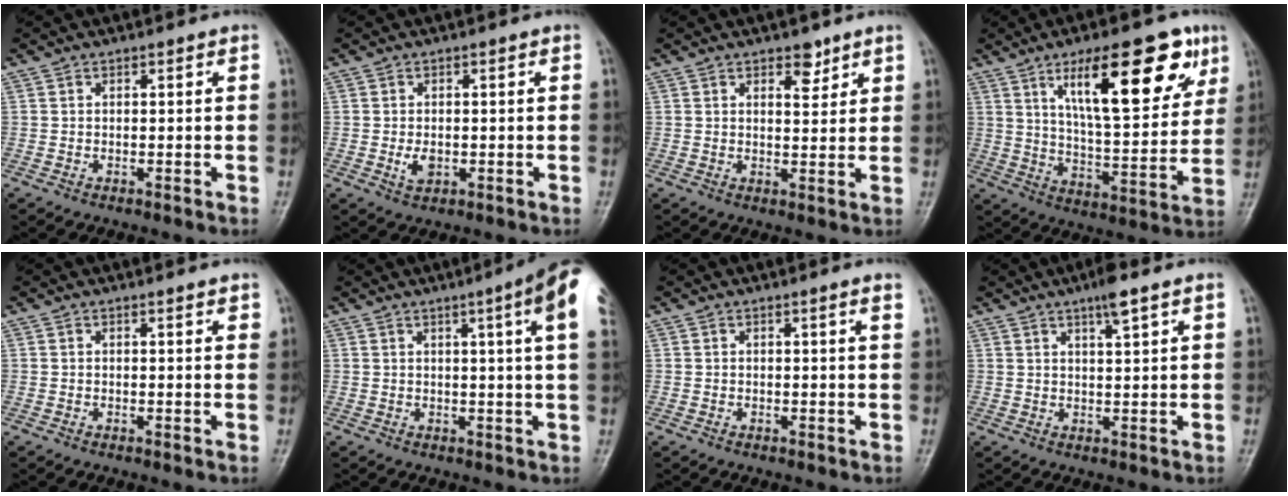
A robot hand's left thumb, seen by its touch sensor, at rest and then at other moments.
{"total": 3.0, "force": [-0.5, 2.0, 2.1], "torque": [-0.032, -0.002, -0.006]}
{"total": 3.8, "force": [2.6, 1.9, 2.1], "torque": [-0.010, -0.016, 0.037]}
{"total": 21.0, "force": [10.4, 7.4, 16.7], "torque": [-0.207, -0.036, 0.166]}
{"total": 1.7, "force": [1.5, 0.6, 0.8], "torque": [-0.002, -0.003, 0.015]}
{"total": 9.8, "force": [4.1, -0.1, 8.8], "torque": [-0.111, -0.007, 0.038]}
{"total": 1.3, "force": [0.9, -0.3, 0.9], "torque": [-0.016, -0.005, 0.011]}
{"total": 4.8, "force": [3.1, 0.7, 3.6], "torque": [-0.057, -0.012, 0.049]}